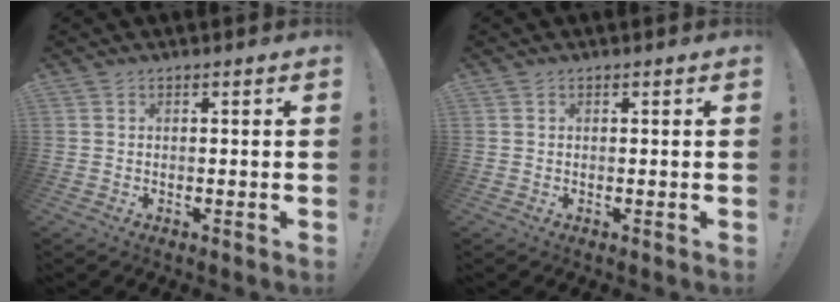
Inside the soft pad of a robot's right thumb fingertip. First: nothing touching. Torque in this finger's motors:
{"motor_torque": [0.08, 0.05, -0.10, 0.07, 0.12]}